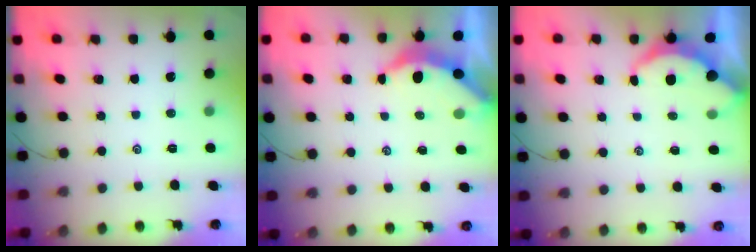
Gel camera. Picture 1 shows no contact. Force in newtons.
{"total": 4.0, "press": 4.0, "slide": 0.5}
{"total": 3.3, "press": 3.3, "slide": 0.3}